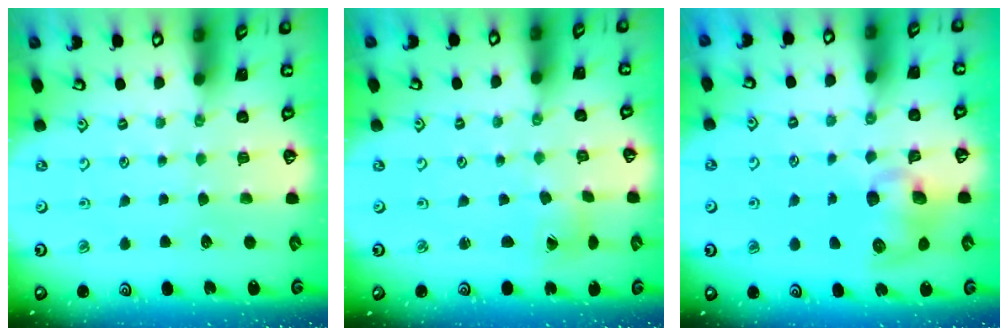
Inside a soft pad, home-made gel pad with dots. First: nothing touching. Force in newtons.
{"total": 0.6, "press": 0.6, "slide": 0.2}
{"total": 10.3, "press": 10.2, "slide": 1.1}